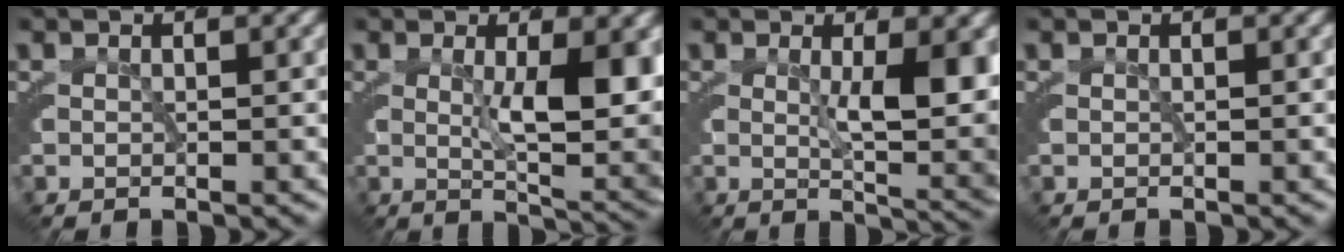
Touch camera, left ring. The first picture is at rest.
{"total": 7.4, "force": [0.1, 1.3, 7.3], "torque": [-0.081, -0.016, 0.014]}
{"total": 6.8, "force": [0.4, 1.0, 6.7], "torque": [-0.068, -0.013, 0.014]}
{"total": 0.0}